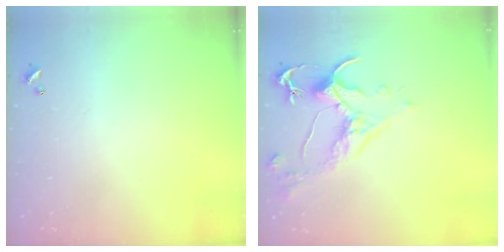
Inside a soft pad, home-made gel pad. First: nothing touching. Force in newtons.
{"total": 2.6, "press": 2.2, "slide": 1.3}